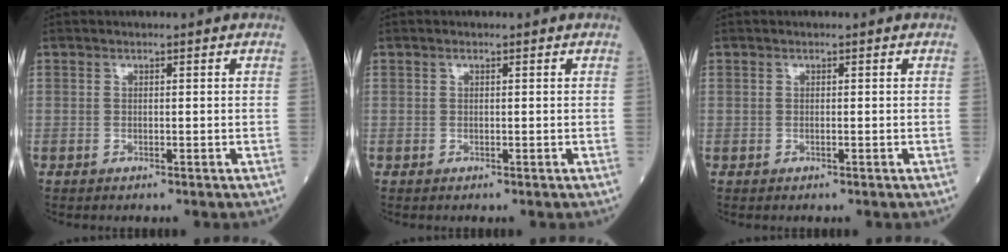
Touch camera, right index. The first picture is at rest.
{"total": 0.0}
{"total": 0.0}